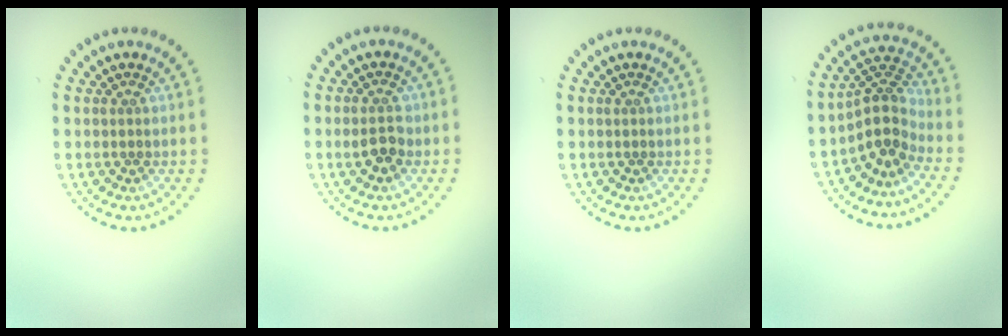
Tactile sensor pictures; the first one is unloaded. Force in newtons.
{"total": 2.0, "press": 2.0, "slide": 0.1}
{"total": 0.0}
{"total": 3.7, "press": 2.7, "slide": 2.5}